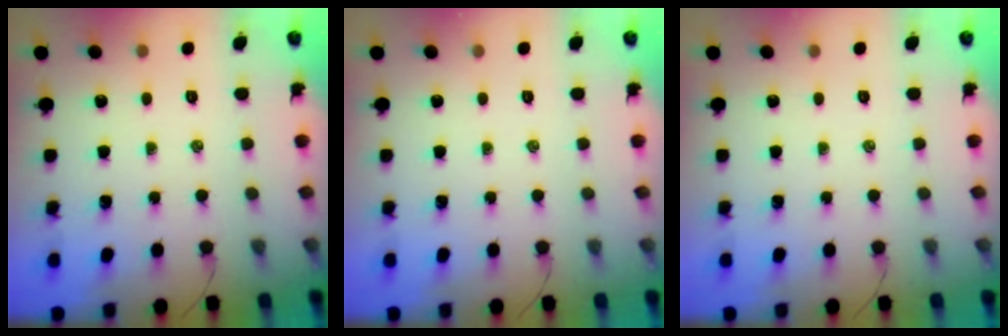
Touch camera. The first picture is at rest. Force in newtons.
{"total": 0.0}
{"total": 0.0}